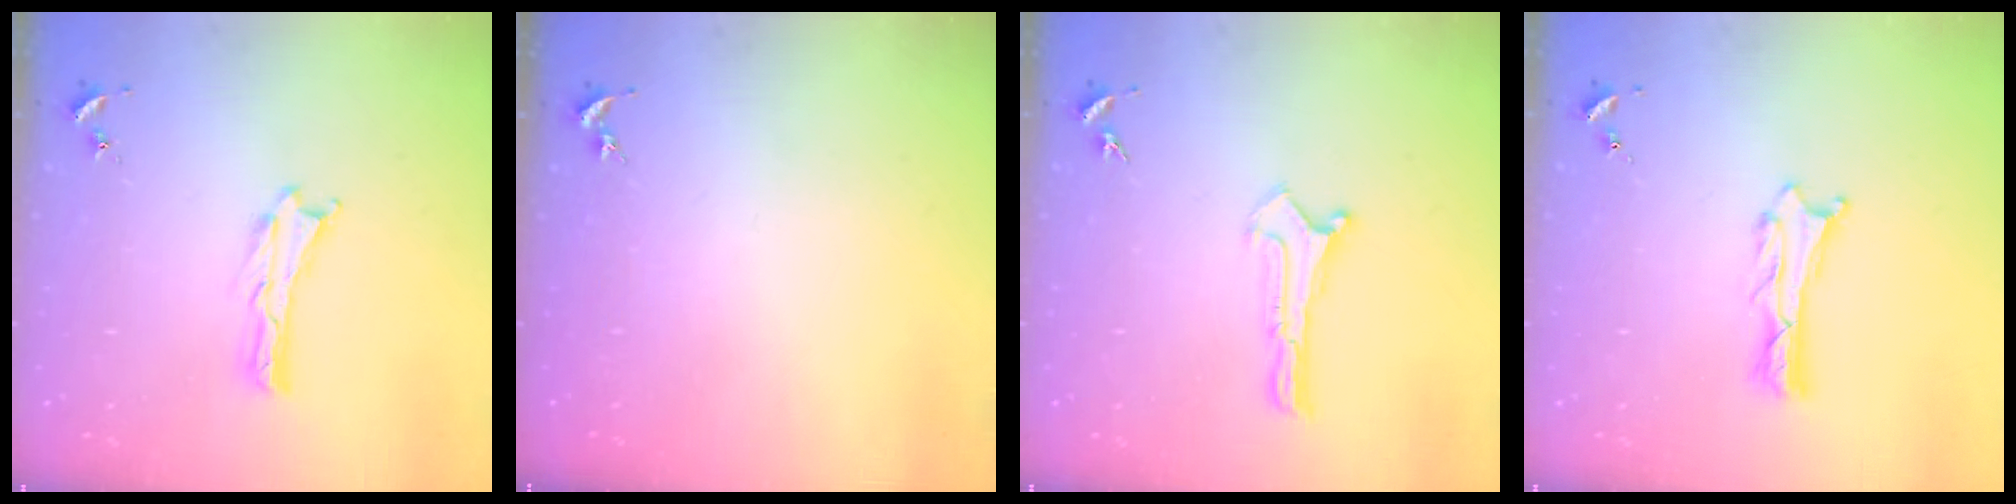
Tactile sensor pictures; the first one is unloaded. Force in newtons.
{"total": 0.0}
{"total": 0.0}
{"total": 1.3, "press": 1.2, "slide": 0.1}